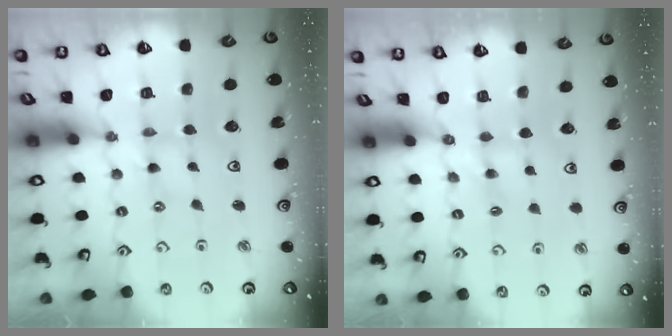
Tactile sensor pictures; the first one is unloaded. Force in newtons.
{"total": 3.3, "press": 3.3, "slide": 0.4}